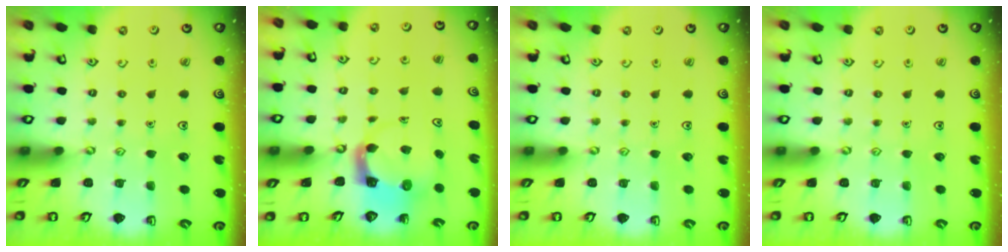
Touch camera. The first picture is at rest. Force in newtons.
{"total": 3.8, "press": 3.8, "slide": 0.5}
{"total": 0.0}
{"total": 0.0}